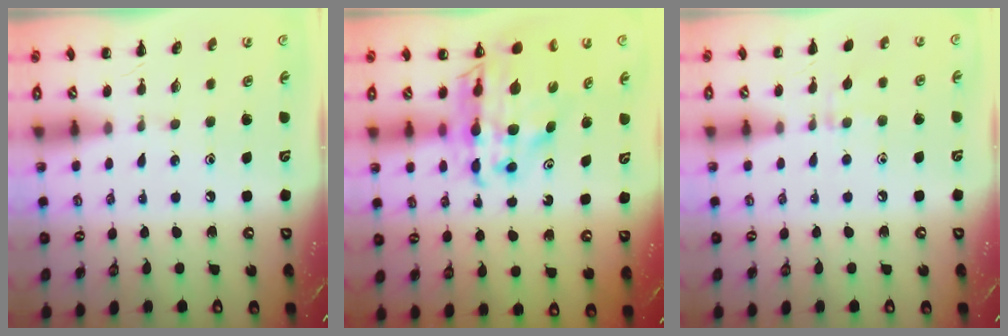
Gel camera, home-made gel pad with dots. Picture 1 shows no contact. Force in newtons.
{"total": 13.2, "press": 12.7, "slide": 3.7}
{"total": 7.2, "press": 6.6, "slide": 2.8}